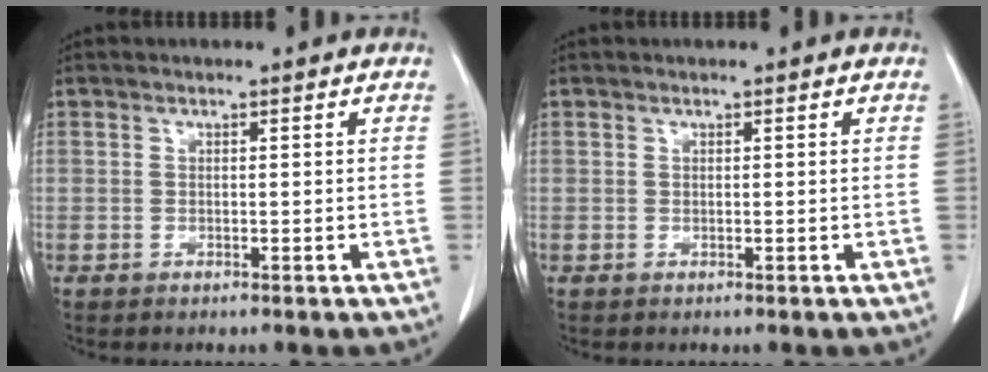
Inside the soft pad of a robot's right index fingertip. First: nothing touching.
{"total": 0.0}